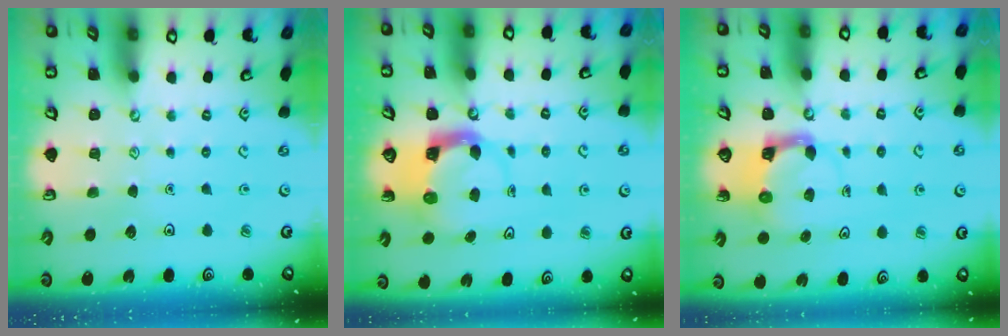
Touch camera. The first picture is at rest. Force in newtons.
{"total": 3.9, "press": 3.8, "slide": 0.6}
{"total": 4.1, "press": 4.1, "slide": 0.3}